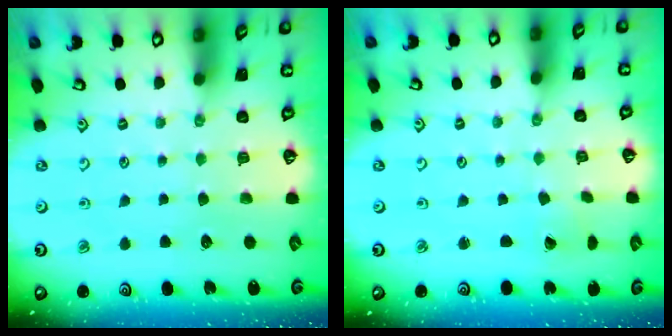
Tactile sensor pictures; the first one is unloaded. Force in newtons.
{"total": 1.2, "press": 1.2, "slide": 0.0}